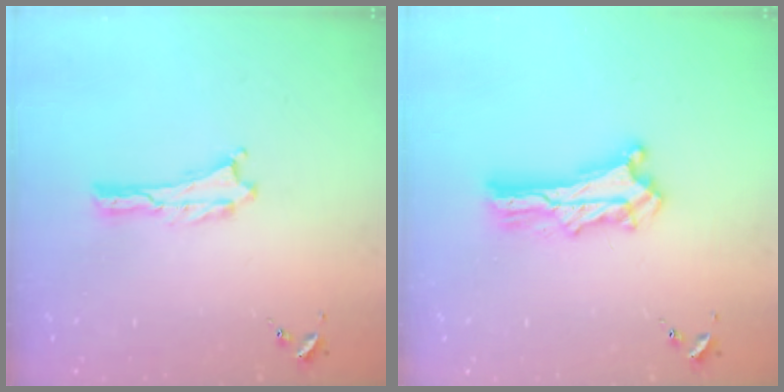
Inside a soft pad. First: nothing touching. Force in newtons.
{"total": 7.2, "press": 7.1, "slide": 0.6}